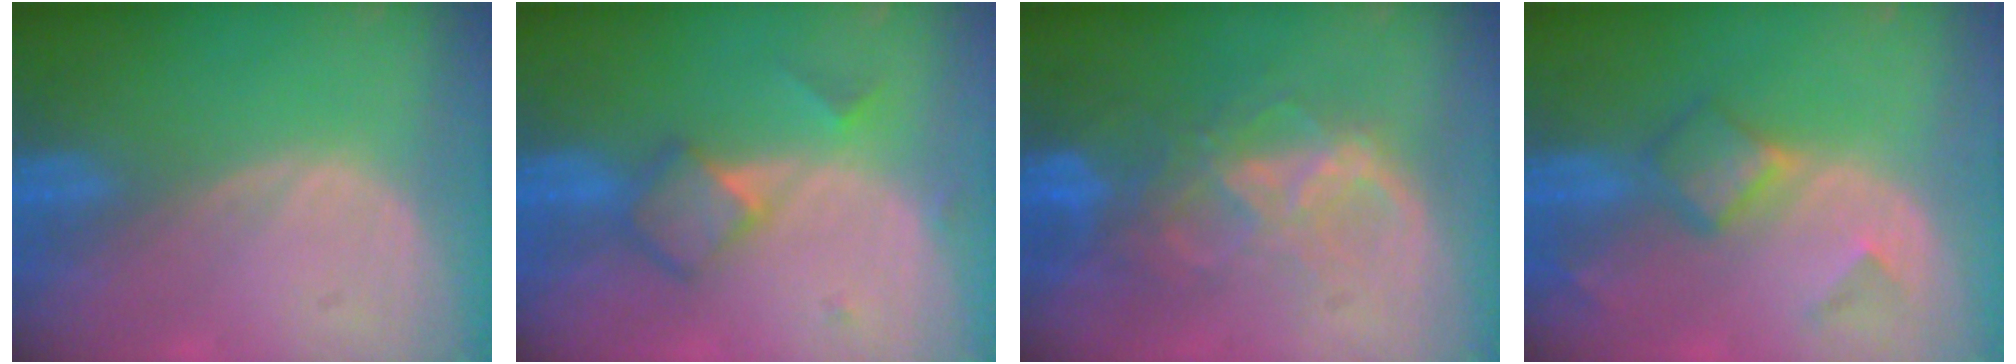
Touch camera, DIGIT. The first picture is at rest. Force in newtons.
{"total": 4.9, "press": 4.8, "slide": 0.9}
{"total": 8.7, "press": 7.5, "slide": 4.3}
{"total": 4.9, "press": 4.7, "slide": 1.4}